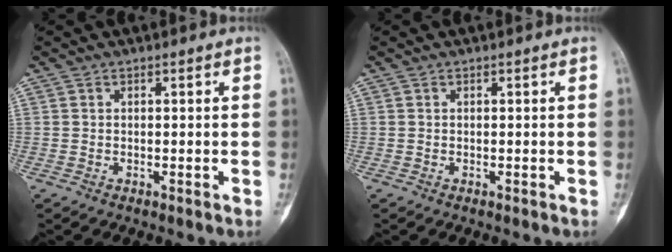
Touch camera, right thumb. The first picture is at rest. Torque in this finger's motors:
{"motor_torque": [0.27, 0.11, 0.07, -0.07, 0.11]}